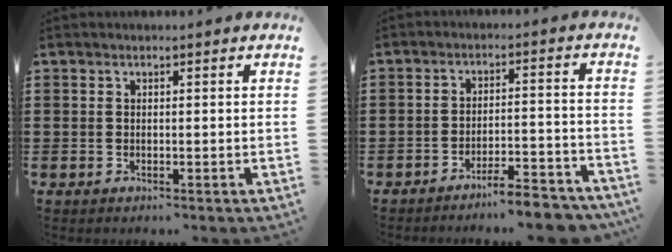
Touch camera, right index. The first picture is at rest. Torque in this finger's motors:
{"motor_torque": [0.34, 0.34, 0.20, 0.02]}